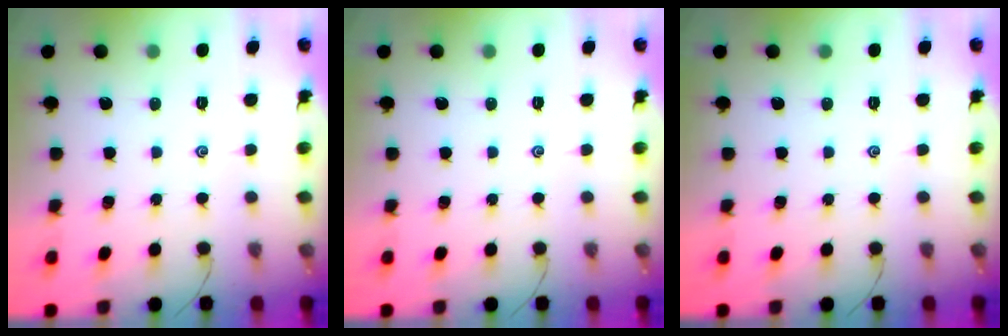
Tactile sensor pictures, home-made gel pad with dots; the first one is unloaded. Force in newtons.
{"total": 0.0}
{"total": 0.0}